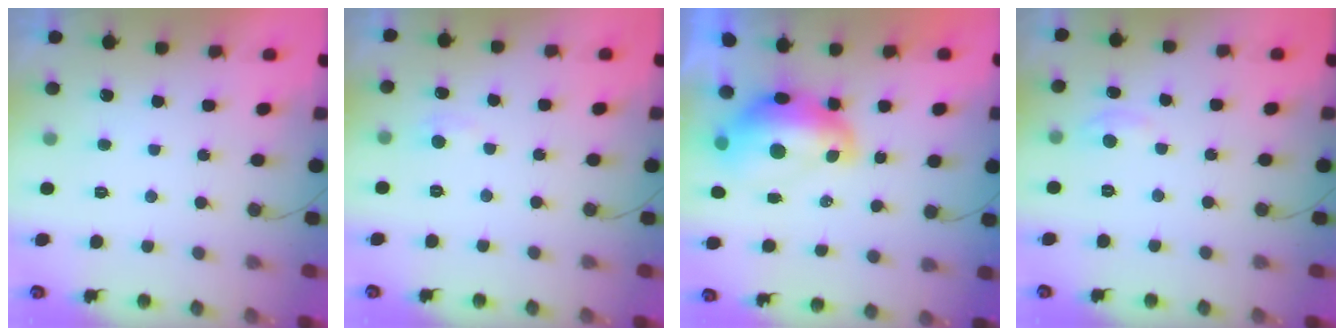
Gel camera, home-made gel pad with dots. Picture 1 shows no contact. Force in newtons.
{"total": 2.8, "press": 2.7, "slide": 0.4}
{"total": 12.3, "press": 12.3, "slide": 1.1}
{"total": 2.8, "press": 2.8, "slide": 0.4}